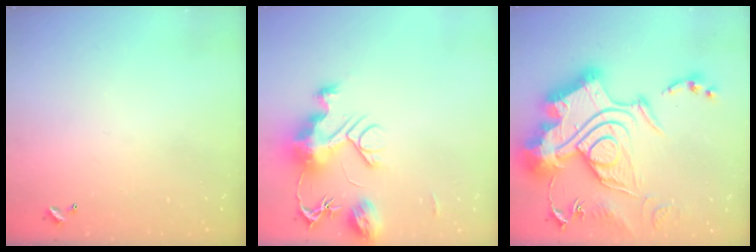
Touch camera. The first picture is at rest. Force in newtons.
{"total": 13.2, "press": 13.2, "slide": 1.1}
{"total": 1.1, "press": 1.1, "slide": 0.0}